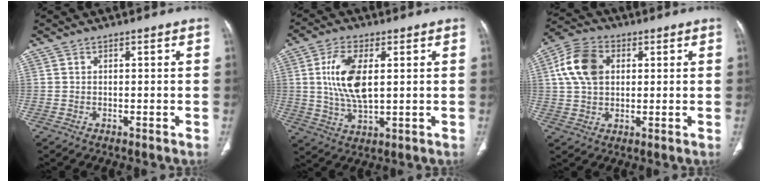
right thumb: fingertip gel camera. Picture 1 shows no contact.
{"total": 10.7, "force": [1.9, 5.1, 9.3], "torque": [-0.188, -0.009, 0.038]}
{"total": 10.6, "force": [2.5, 7.4, 7.2], "torque": [-0.130, 0.012, 0.041]}